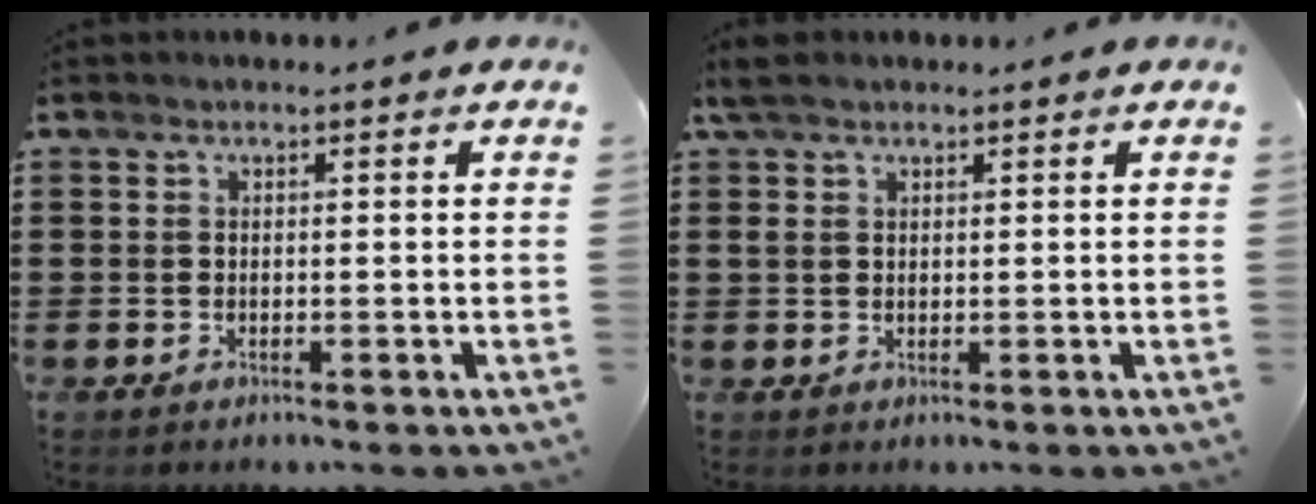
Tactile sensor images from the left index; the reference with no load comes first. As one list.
[{"total": 2.4, "force": [1.6, 1.3, 1.3], "torque": [-0.032, 0.009, 0.029]}]